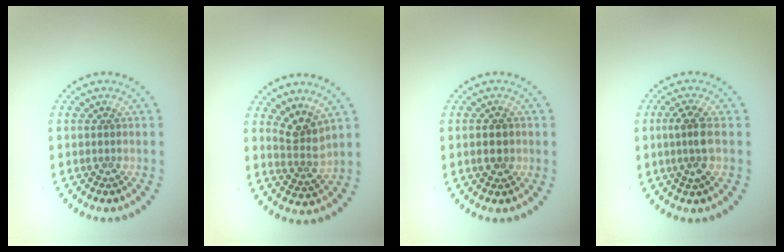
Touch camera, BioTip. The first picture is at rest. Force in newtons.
{"total": 2.7, "press": 2.0, "slide": 1.9}
{"total": 2.0, "press": 1.9, "slide": 0.4}
{"total": 2.6, "press": 2.4, "slide": 1.0}